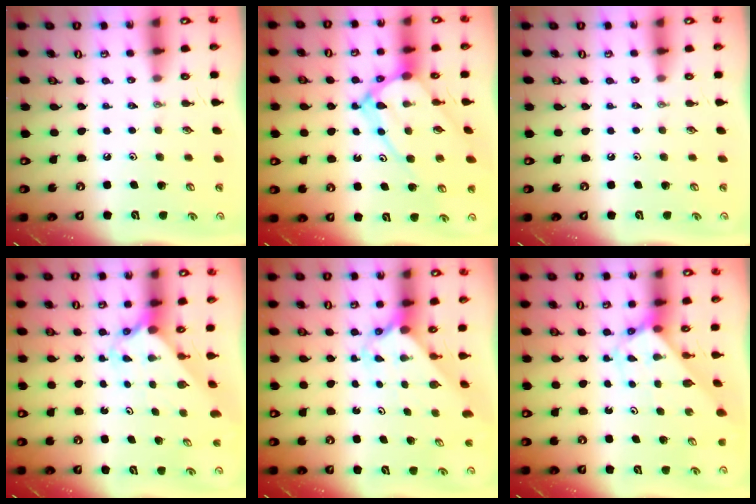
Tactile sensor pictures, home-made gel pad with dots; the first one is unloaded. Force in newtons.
{"total": 14.1, "press": 14.0, "slide": 1.3}
{"total": 0.0}
{"total": 2.2, "press": 2.2, "slide": 0.2}
{"total": 2.2, "press": 2.2, "slide": 0.2}
{"total": 2.7, "press": 2.7, "slide": 0.2}